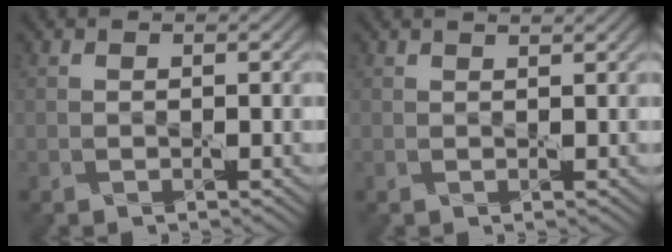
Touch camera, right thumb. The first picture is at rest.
{"total": 0.9, "force": [0.8, 0.0, 0.3], "torque": [-0.010, -0.003, 0.009]}